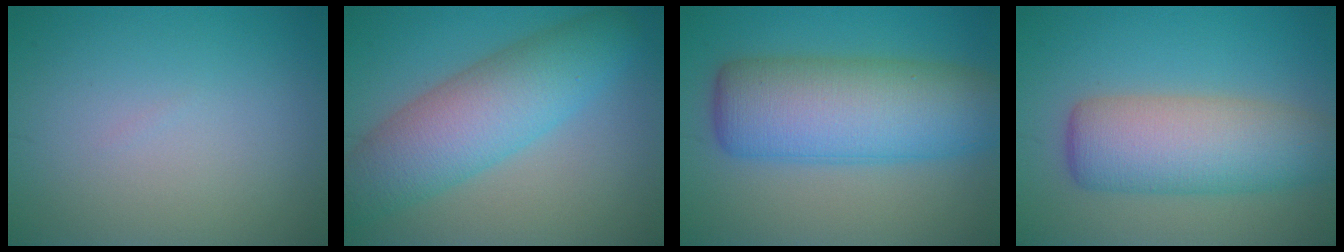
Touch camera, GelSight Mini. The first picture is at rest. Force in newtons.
{"total": 8.0, "press": 8.0, "slide": 0.2}
{"total": 10.3, "press": 10.3, "slide": 0.4}
{"total": 7.8, "press": 7.8, "slide": 0.2}